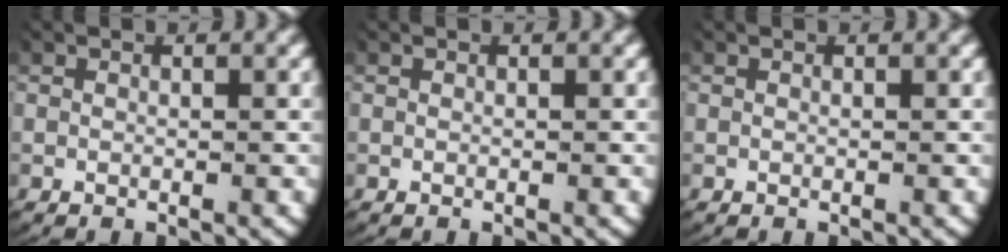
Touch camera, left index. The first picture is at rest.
{"total": 0.0}
{"total": 0.0}